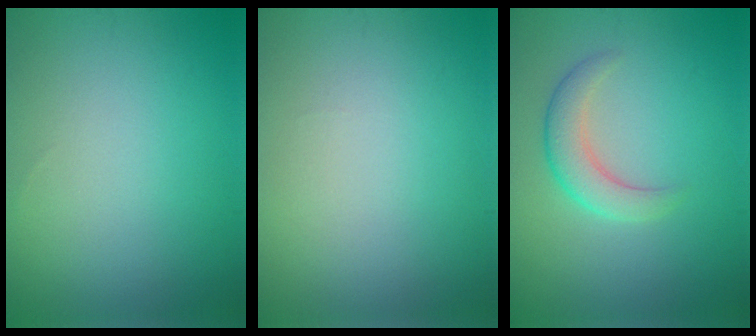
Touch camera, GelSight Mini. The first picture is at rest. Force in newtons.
{"total": 0.0}
{"total": 2.9, "press": 2.9, "slide": 0.2}